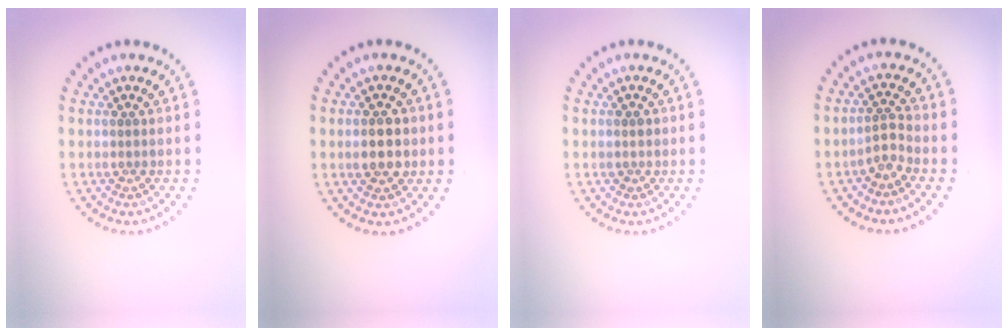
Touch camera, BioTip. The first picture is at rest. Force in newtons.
{"total": 2.8, "press": 2.8, "slide": 0.1}
{"total": 0.8, "press": 0.8, "slide": 0.2}
{"total": 1.7, "press": 1.2, "slide": 1.2}